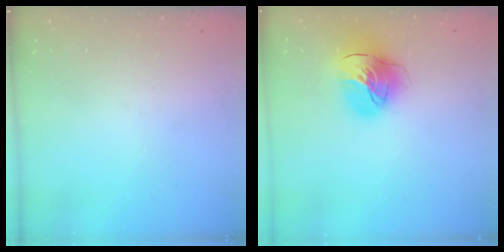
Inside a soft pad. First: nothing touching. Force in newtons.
{"total": 18.0, "press": 17.9, "slide": 2.5}